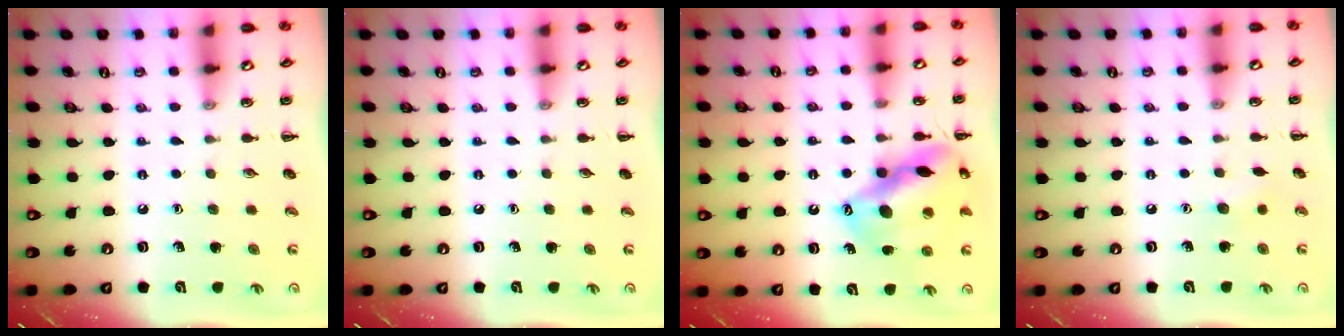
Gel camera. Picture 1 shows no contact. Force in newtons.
{"total": 0.0}
{"total": 16.9, "press": 16.7, "slide": 3.1}
{"total": 4.6, "press": 4.5, "slide": 1.2}